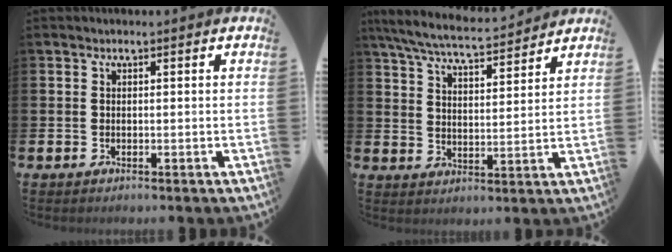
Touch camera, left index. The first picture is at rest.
{"total": 6.7, "force": [6.3, 0.8, 2.1], "torque": [-0.067, -0.037, 0.110]}